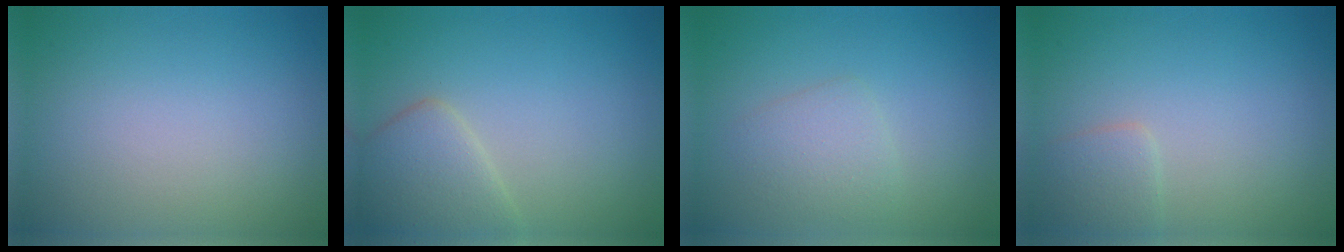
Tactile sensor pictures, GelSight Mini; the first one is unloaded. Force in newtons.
{"total": 3.4, "press": 3.4, "slide": 0.2}
{"total": 2.1, "press": 2.1, "slide": 0.1}
{"total": 1.4, "press": 1.4, "slide": 0.0}